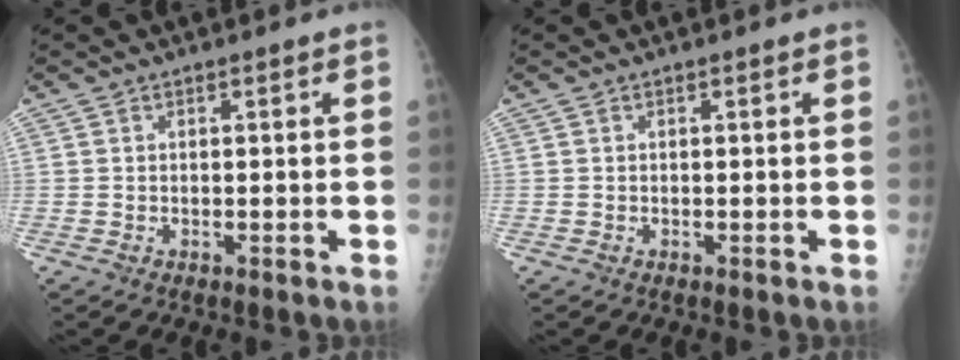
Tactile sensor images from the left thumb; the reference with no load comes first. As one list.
[{"total": 0.0}]